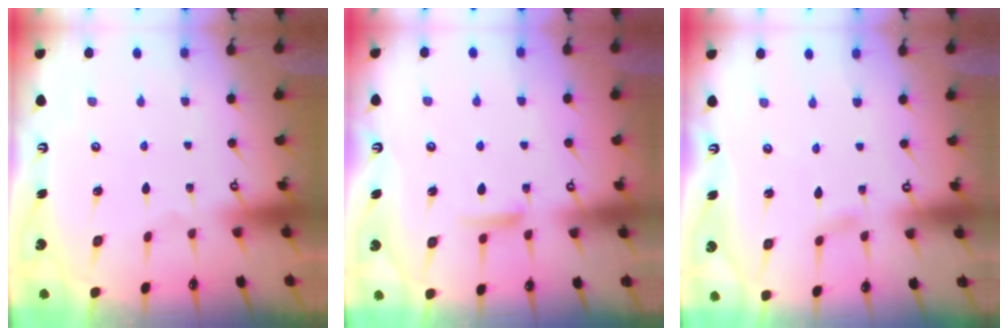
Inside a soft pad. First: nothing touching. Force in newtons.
{"total": 7.2, "press": 7.1, "slide": 0.8}
{"total": 2.2, "press": 2.2, "slide": 0.3}